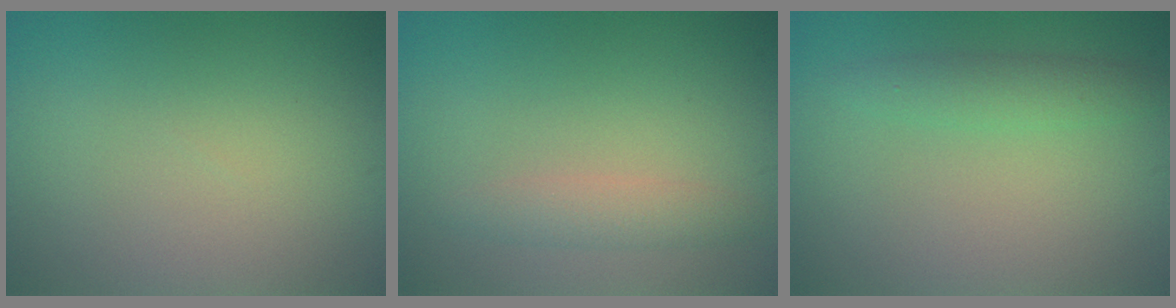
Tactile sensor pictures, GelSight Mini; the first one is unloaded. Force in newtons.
{"total": 1.9, "press": 1.9, "slide": 0.0}
{"total": 2.0, "press": 2.0, "slide": 0.1}